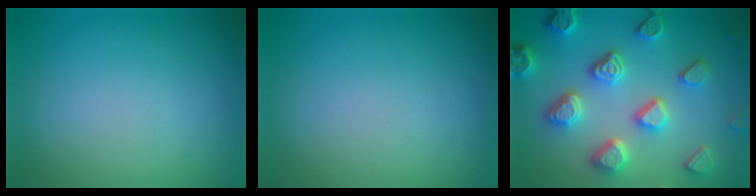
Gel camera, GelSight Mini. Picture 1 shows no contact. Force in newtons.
{"total": 0.0}
{"total": 5.9, "press": 5.3, "slide": 2.7}